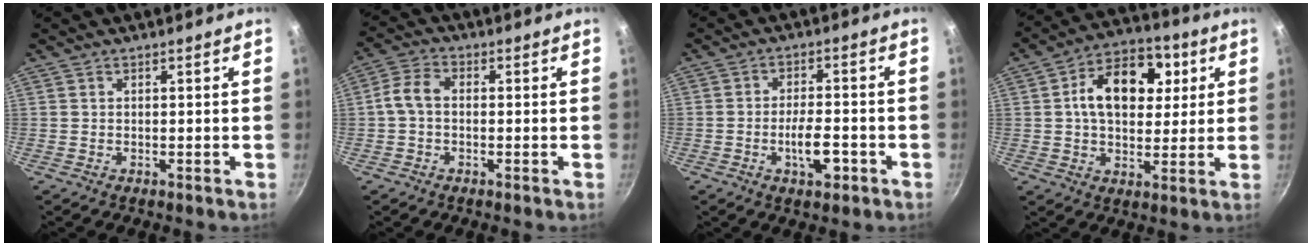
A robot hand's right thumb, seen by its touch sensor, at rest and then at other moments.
{"total": 5.4, "force": [-0.3, 3.7, 4.0], "torque": [-0.076, 0.018, -0.015]}
{"total": 6.1, "force": [-2.4, 2.8, 4.9], "torque": [-0.076, 0.015, -0.038]}
{"total": 15.0, "force": [3.4, 9.8, 10.8], "torque": [-0.139, 0.010, 0.046]}